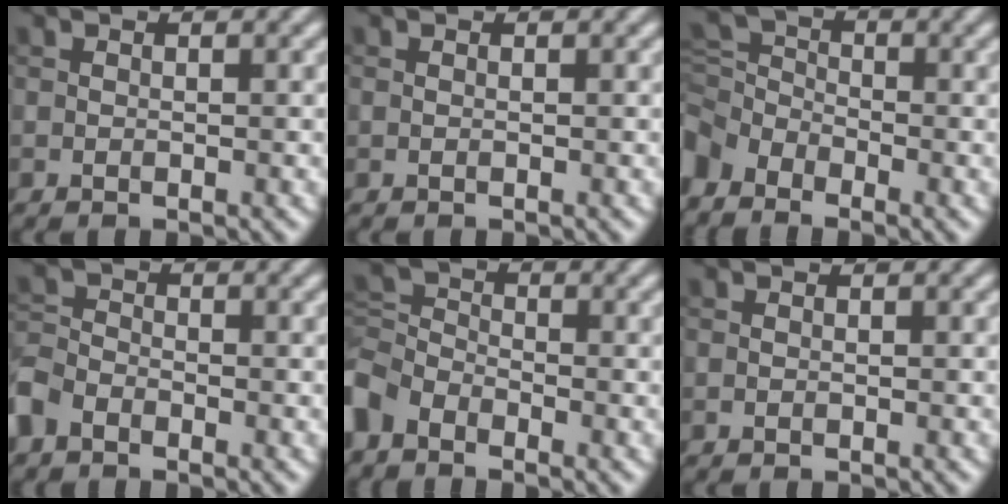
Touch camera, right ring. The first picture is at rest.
{"total": 0.0}
{"total": 3.9, "force": [-2.9, 2.4, 1.2], "torque": [-0.028, 0.004, -0.075]}
{"total": 3.4, "force": [-2.3, 2.1, 1.3], "torque": [-0.035, 0.000, -0.063]}
{"total": 4.2, "force": [-3.0, 2.5, 1.5], "torque": [-0.039, 0.004, -0.080]}
{"total": 0.0}